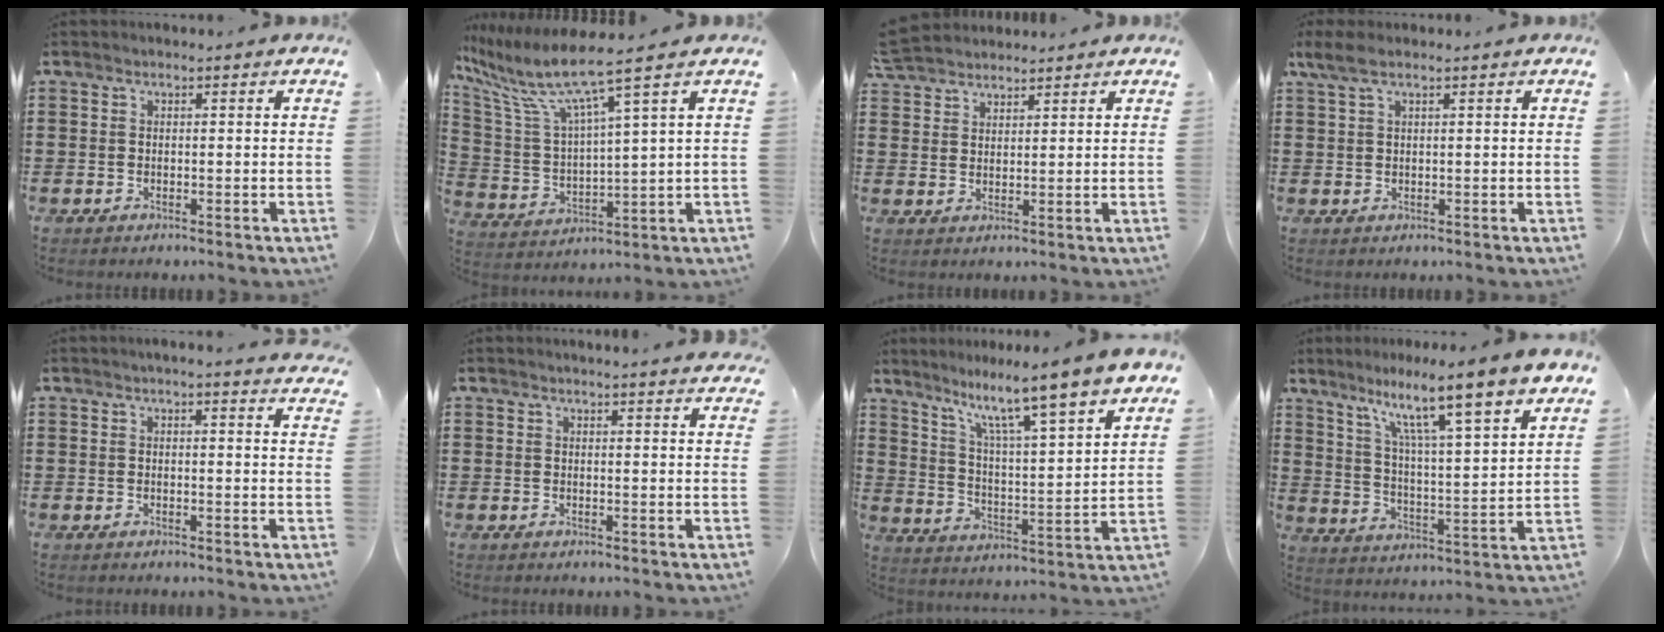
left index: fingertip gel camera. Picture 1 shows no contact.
{"total": 9.0, "force": [6.6, 0.1, 6.1], "torque": [-0.156, -0.043, 0.103]}
{"total": 3.9, "force": [3.7, 1.0, 0.4], "torque": [-0.020, -0.004, 0.073]}
{"total": 2.1, "force": [0.9, 0.4, 1.9], "torque": [-0.045, -0.002, 0.013]}
{"total": 1.7, "force": [1.5, -0.1, 0.7], "torque": [-0.017, 0.001, 0.029]}
{"total": 1.8, "force": [1.7, -0.2, 0.4], "torque": [-0.013, 0.000, 0.034]}
{"total": 8.5, "force": [6.9, -0.7, 4.8], "torque": [-0.113, -0.064, 0.104]}
{"total": 9.8, "force": [7.7, -0.6, 6.0], "torque": [-0.129, -0.065, 0.114]}